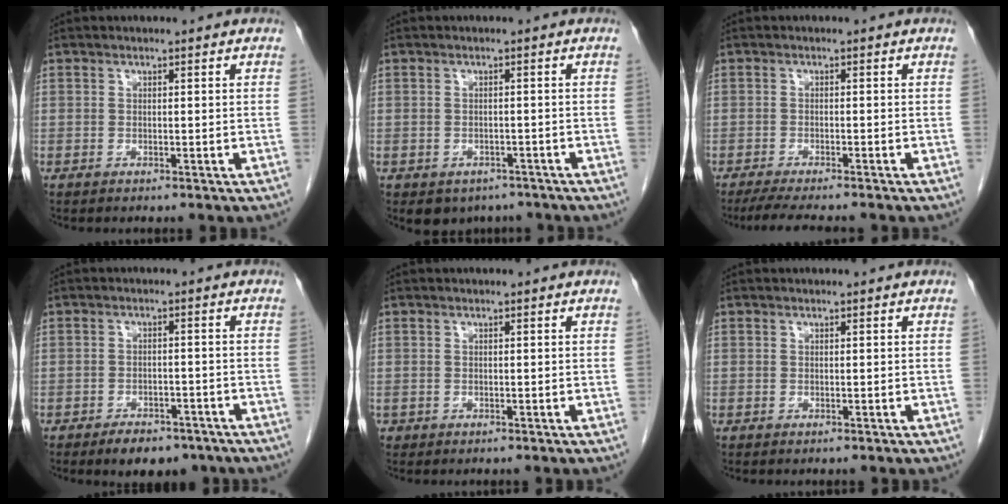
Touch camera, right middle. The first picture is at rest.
{"total": 5.0, "force": [-3.8, 3.1, 0.8], "torque": [0.003, 0.010, -0.048]}
{"total": 6.8, "force": [-5.8, 0.4, 3.4], "torque": [-0.049, -0.017, -0.093]}
{"total": 6.4, "force": [-4.9, 2.9, 2.9], "torque": [-0.037, 0.002, -0.067]}
{"total": 0.0}
{"total": 0.0}